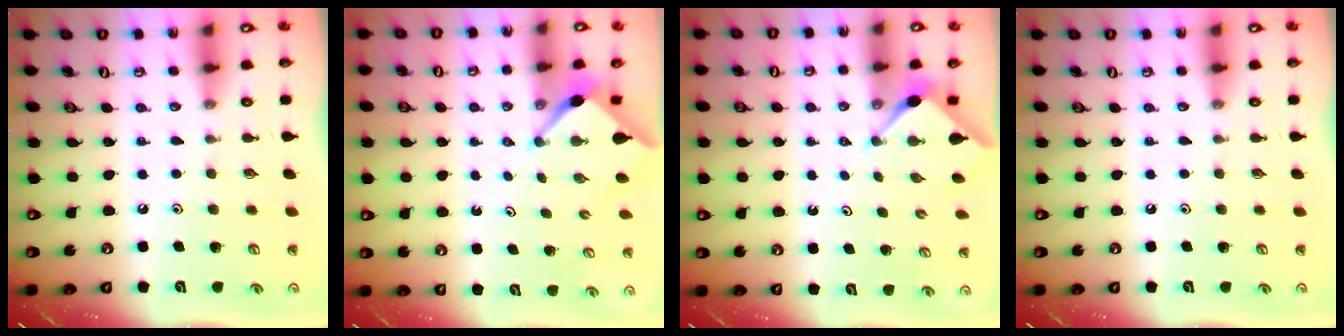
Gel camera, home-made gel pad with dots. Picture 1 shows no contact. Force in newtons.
{"total": 2.5, "press": 2.4, "slide": 0.3}
{"total": 2.8, "press": 2.8, "slide": 0.4}
{"total": 0.0}